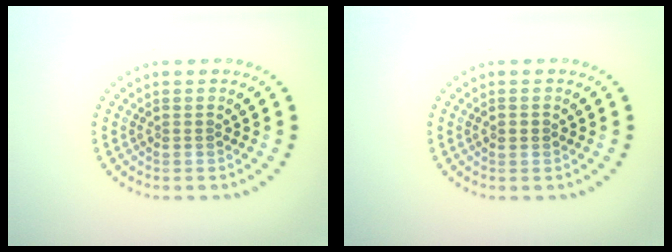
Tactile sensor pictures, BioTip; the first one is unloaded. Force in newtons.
{"total": 1.1, "press": 1.1, "slide": 0.2}